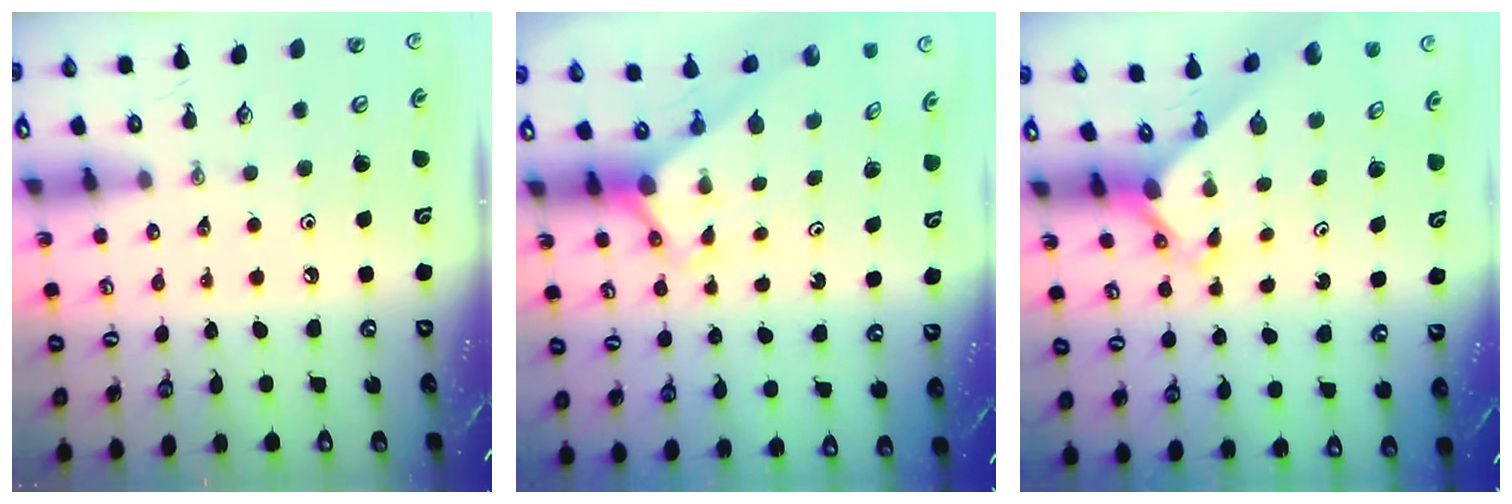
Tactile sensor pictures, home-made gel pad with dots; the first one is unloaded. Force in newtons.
{"total": 2.7, "press": 2.7, "slide": 0.0}
{"total": 2.3, "press": 2.3, "slide": 0.1}